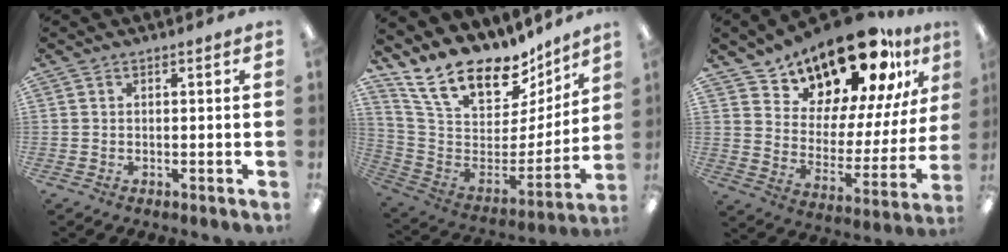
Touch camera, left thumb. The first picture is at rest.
{"total": 20.1, "force": [15.5, 8.7, 9.5], "torque": [-0.170, -0.120, 0.277]}
{"total": 18.7, "force": [16.8, 5.7, 6.1], "torque": [-0.114, -0.146, 0.290]}